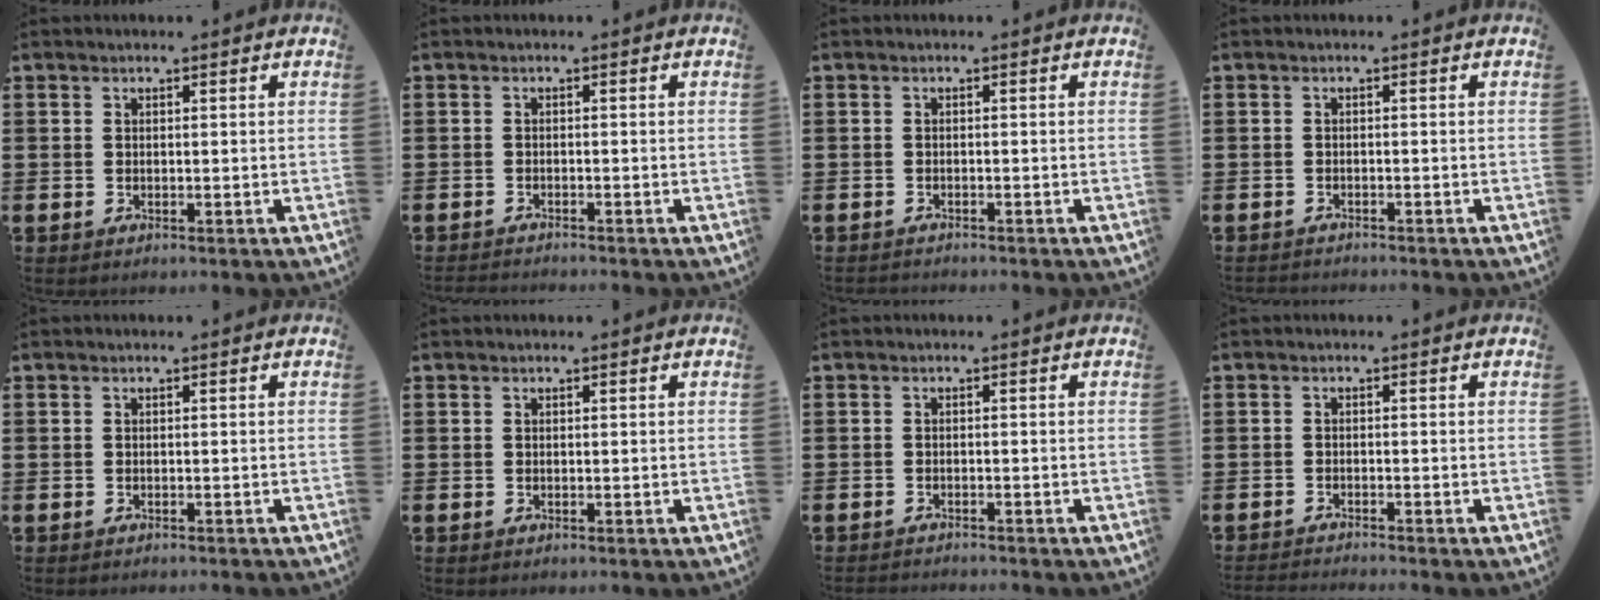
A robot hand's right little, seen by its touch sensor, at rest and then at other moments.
{"total": 0.9, "force": [-0.9, -0.1, 0.0], "torque": [-0.002, -0.001, -0.019]}
{"total": 0.6, "force": [-0.6, 0.0, 0.0], "torque": [0.000, -0.002, -0.013]}
{"total": 0.8, "force": [-0.8, 0.0, 0.0], "torque": [-0.002, -0.001, -0.016]}
{"total": 0.0}
{"total": 0.0}
{"total": 0.9, "force": [-0.9, 0.0, -0.1], "torque": [-0.001, 0.000, -0.019]}
{"total": 1.1, "force": [-1.1, -0.2, 0.1], "torque": [-0.002, 0.000, -0.022]}